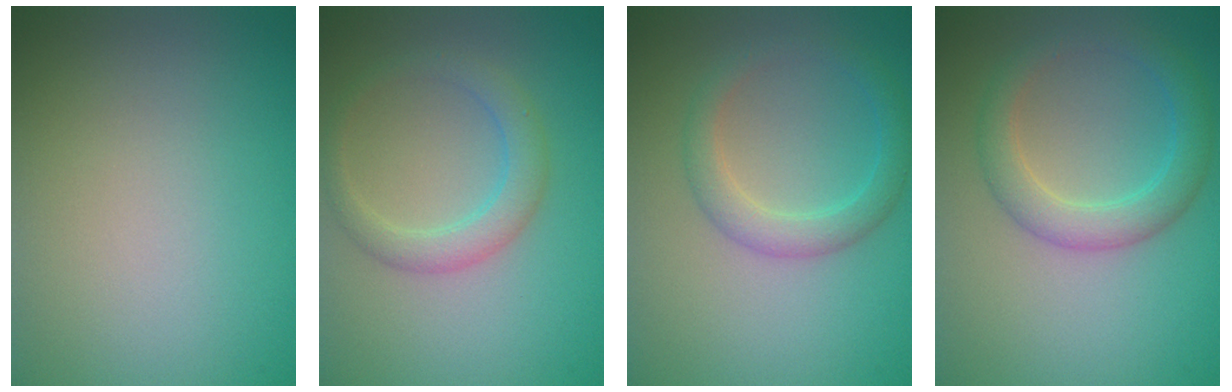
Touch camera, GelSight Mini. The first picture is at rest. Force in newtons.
{"total": 2.8, "press": 2.8, "slide": 0.1}
{"total": 2.9, "press": 2.8, "slide": 0.2}
{"total": 3.6, "press": 3.6, "slide": 0.0}